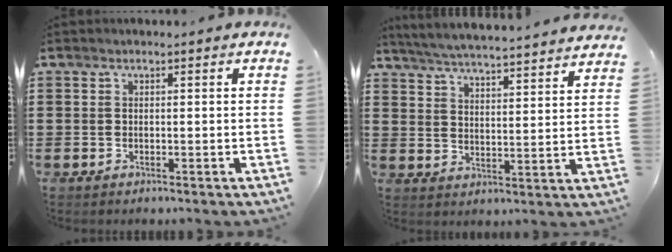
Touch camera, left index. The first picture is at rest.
{"total": 5.2, "force": [5.1, -0.9, 0.9], "torque": [-0.041, -0.042, 0.085]}